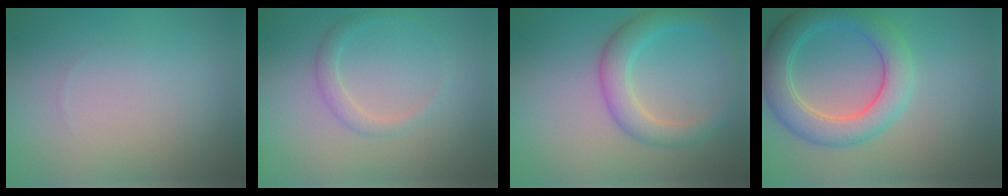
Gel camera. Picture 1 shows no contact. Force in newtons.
{"total": 1.4, "press": 1.4, "slide": 0.0}
{"total": 3.8, "press": 3.8, "slide": 0.0}
{"total": 5.5, "press": 5.5, "slide": 0.5}